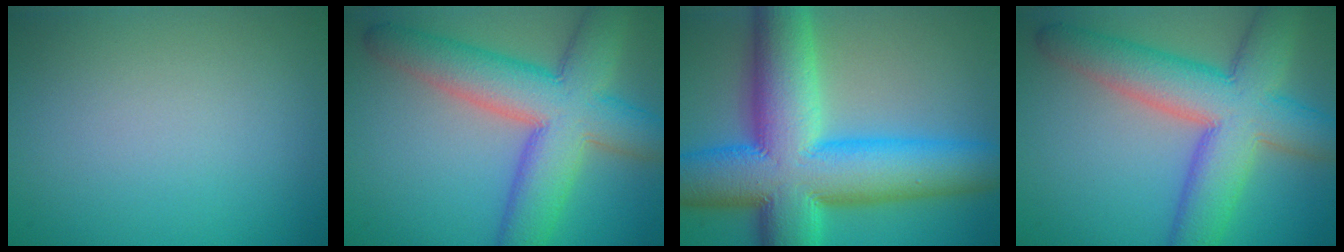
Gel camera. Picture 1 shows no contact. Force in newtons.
{"total": 10.3, "press": 10.3, "slide": 0.3}
{"total": 15.6, "press": 15.6, "slide": 0.3}
{"total": 10.3, "press": 10.3, "slide": 0.3}